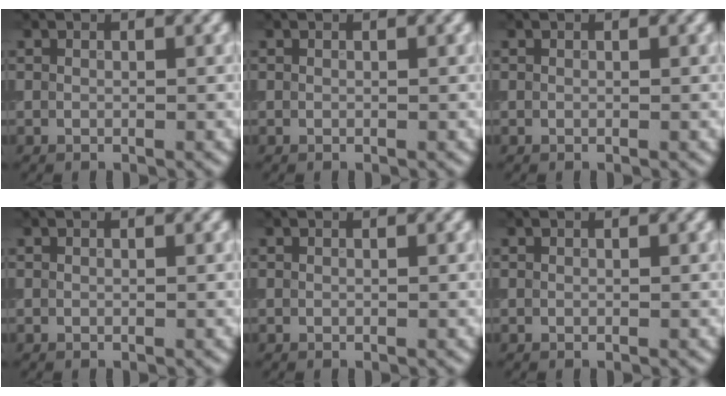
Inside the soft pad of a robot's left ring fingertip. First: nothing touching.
{"total": 0.0}
{"total": 0.0}
{"total": 0.0}
{"total": 0.0}
{"total": 0.0}